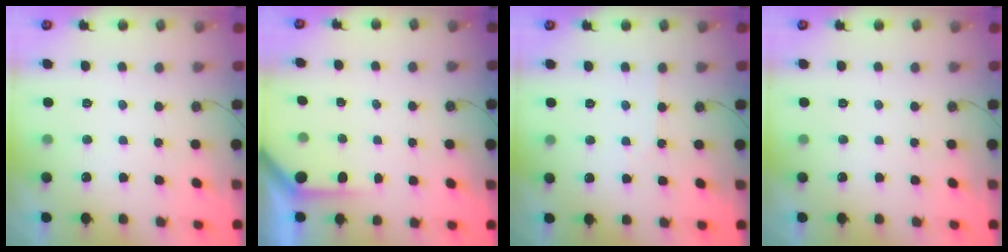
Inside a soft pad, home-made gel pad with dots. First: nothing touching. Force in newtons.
{"total": 2.2, "press": 2.2, "slide": 0.3}
{"total": 2.2, "press": 2.1, "slide": 0.4}
{"total": 0.0}